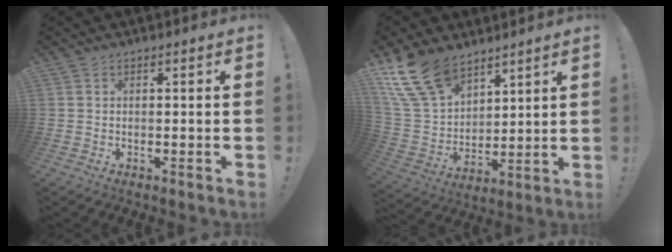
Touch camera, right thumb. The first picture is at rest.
{"total": 17.2, "force": [12.1, 9.1, 8.1], "torque": [-0.173, -0.068, 0.235]}